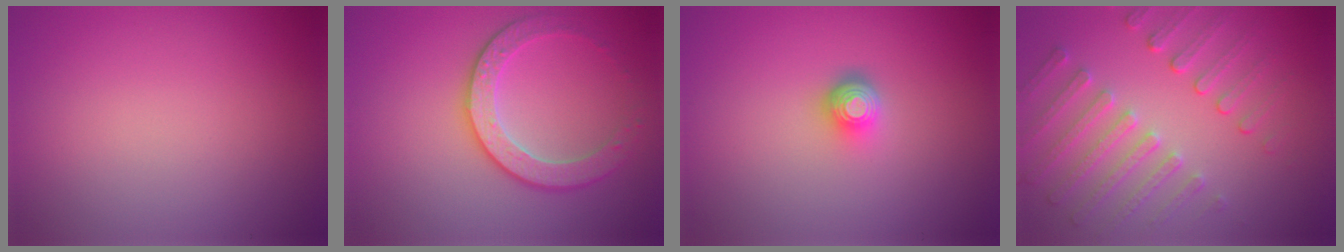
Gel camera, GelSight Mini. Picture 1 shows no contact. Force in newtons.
{"total": 3.7, "press": 3.3, "slide": 1.5}
{"total": 2.2, "press": 1.5, "slide": 1.6}
{"total": 5.1, "press": 3.9, "slide": 3.4}